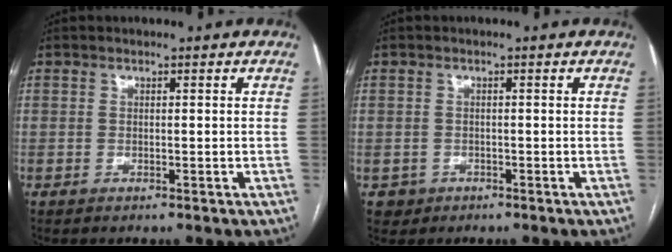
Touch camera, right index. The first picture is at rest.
{"total": 2.1, "force": [-0.8, 1.9, -0.1], "torque": [0.004, 0.010, -0.010]}